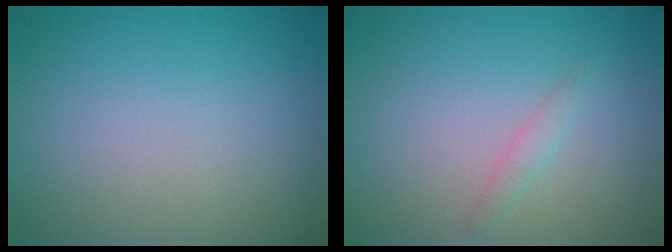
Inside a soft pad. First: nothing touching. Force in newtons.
{"total": 0.9, "press": 0.9, "slide": 0.0}